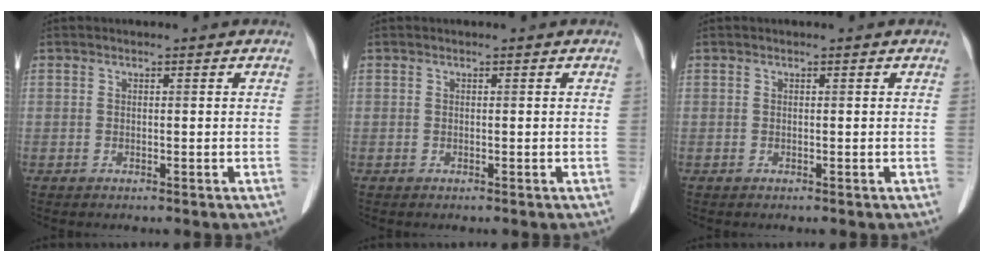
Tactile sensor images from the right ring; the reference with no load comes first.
{"total": 0.0}
{"total": 0.0}